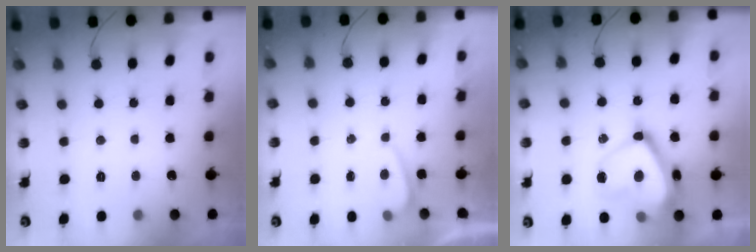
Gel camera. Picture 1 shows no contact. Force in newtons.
{"total": 0.6, "press": 0.4, "slide": 0.5}
{"total": 22.3, "press": 22.2, "slide": 1.5}